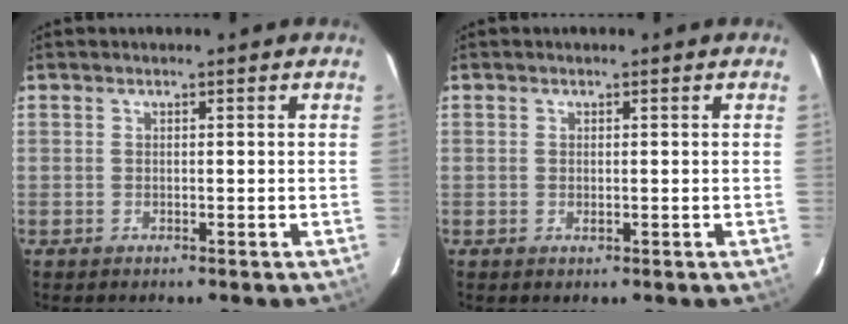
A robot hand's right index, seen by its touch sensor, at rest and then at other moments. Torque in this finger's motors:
{"motor_torque": [0.09, 0.06, 0.05, 0.00]}